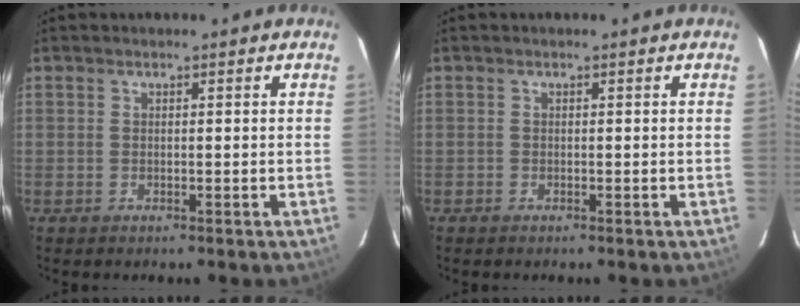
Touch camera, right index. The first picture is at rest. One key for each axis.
{"total": 0.5, "fx": -0.5, "fy": 0.3, "fz": -0.1, "tx": 0.002, "ty": -0.001, "tz": -0.011}